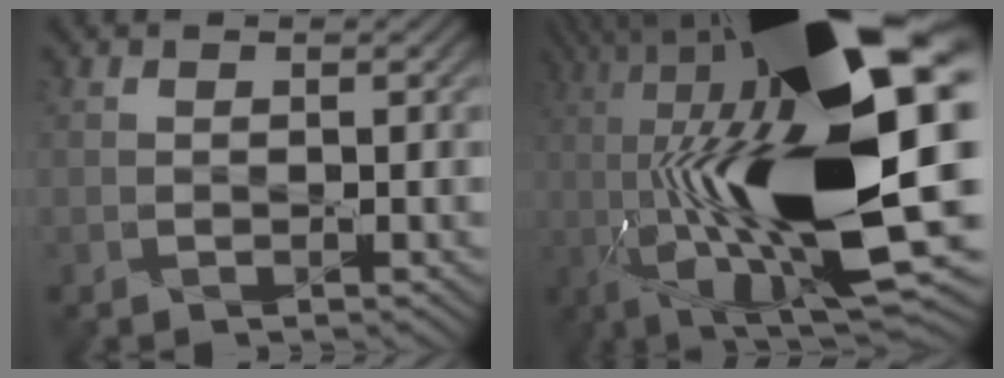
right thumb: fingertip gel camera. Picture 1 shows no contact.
{"total": 23.5, "force": [0.7, 7.2, 22.4], "torque": [-0.388, 0.013, -0.006]}